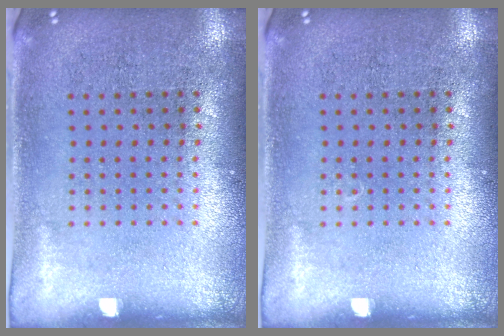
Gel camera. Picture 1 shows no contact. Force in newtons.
{"total": 0.0}